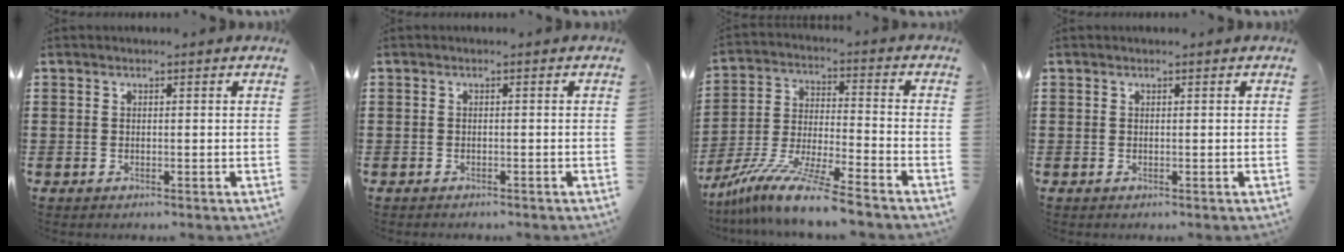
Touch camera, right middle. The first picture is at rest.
{"total": 0.7, "force": [-0.7, 0.2, 0.0], "torque": [0.000, 0.001, -0.015]}
{"total": 11.2, "force": [-9.8, -0.6, 5.3], "torque": [-0.101, 0.002, -0.195]}
{"total": 0.0}